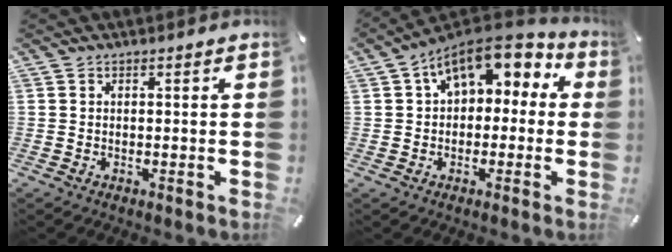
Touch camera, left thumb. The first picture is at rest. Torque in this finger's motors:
{"motor_torque": [2.07, 2.93, 1.22, 0.61, 0.19]}